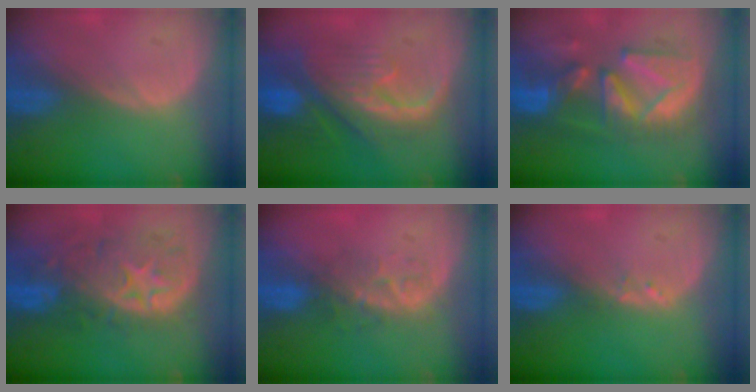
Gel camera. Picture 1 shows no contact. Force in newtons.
{"total": 10.3, "press": 9.1, "slide": 4.7}
{"total": 10.9, "press": 10.6, "slide": 2.8}
{"total": 11.0, "press": 9.8, "slide": 5.1}
{"total": 4.1, "press": 4.0, "slide": 1.2}
{"total": 1.0, "press": 1.0, "slide": 0.2}